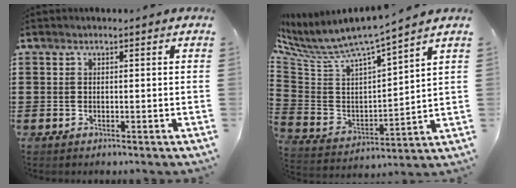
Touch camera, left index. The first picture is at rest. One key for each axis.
{"total": 6.2, "fx": 5.6, "fy": 0.5, "fz": 2.5, "tx": -0.080, "ty": -0.048, "tz": 0.087}